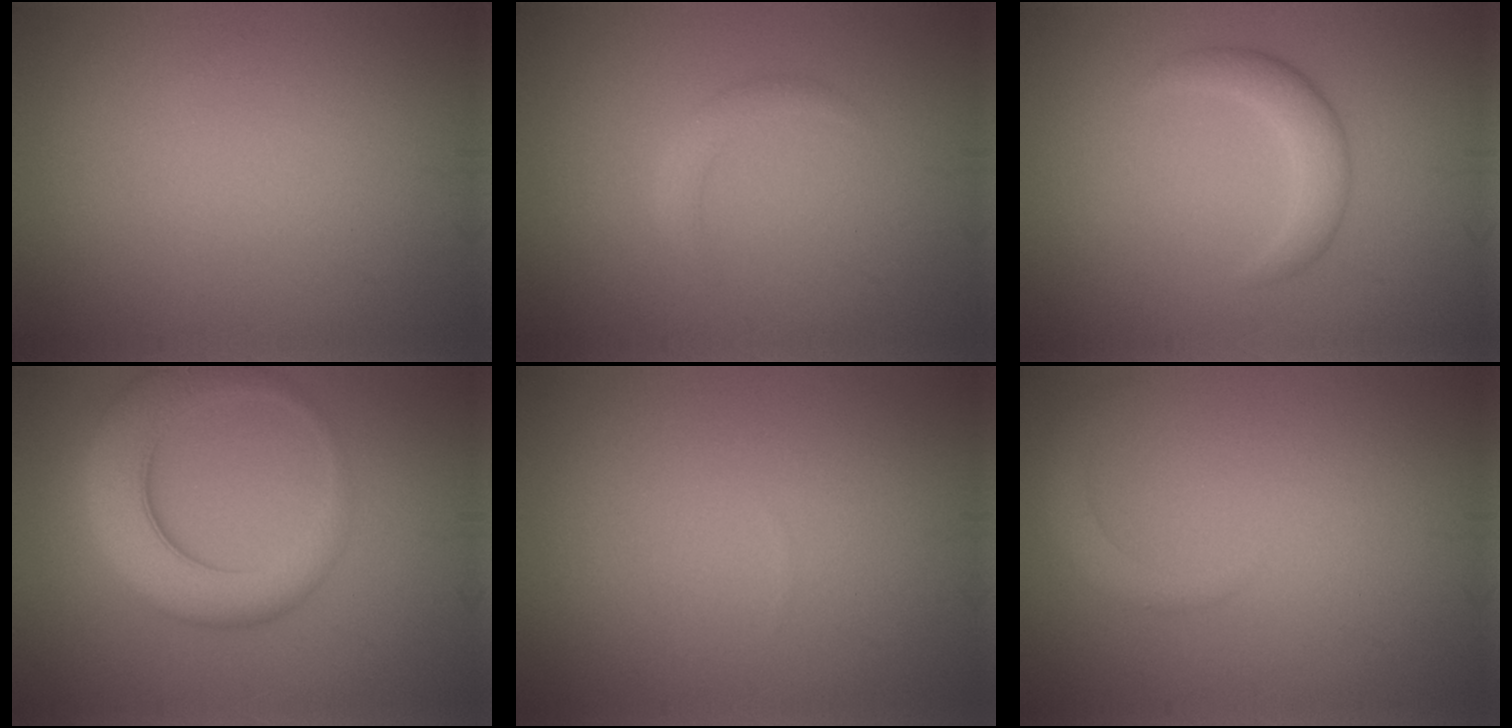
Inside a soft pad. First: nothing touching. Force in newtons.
{"total": 1.4, "press": 1.4, "slide": 0.1}
{"total": 2.4, "press": 2.4, "slide": 0.2}
{"total": 6.7, "press": 6.7, "slide": 0.4}
{"total": 0.0}
{"total": 1.7, "press": 1.7, "slide": 0.3}